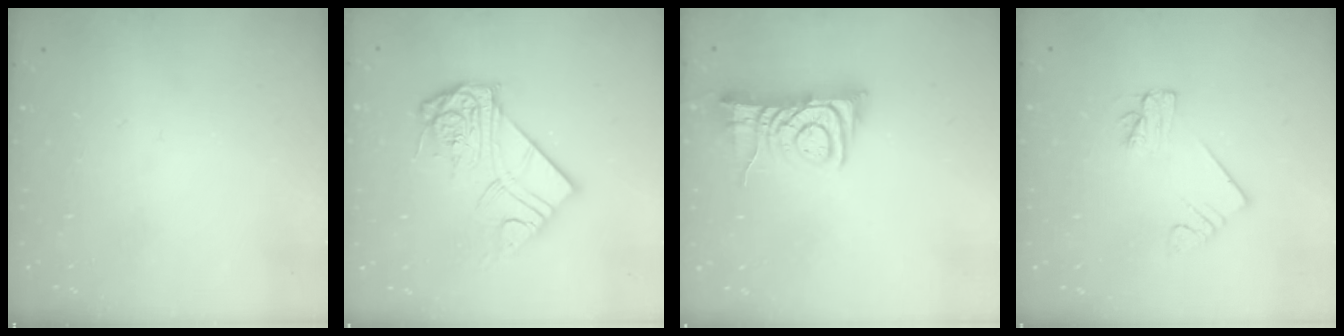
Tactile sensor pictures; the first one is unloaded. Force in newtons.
{"total": 13.7, "press": 13.6, "slide": 1.4}
{"total": 9.1, "press": 9.1, "slide": 1.2}
{"total": 2.2, "press": 2.2, "slide": 0.1}